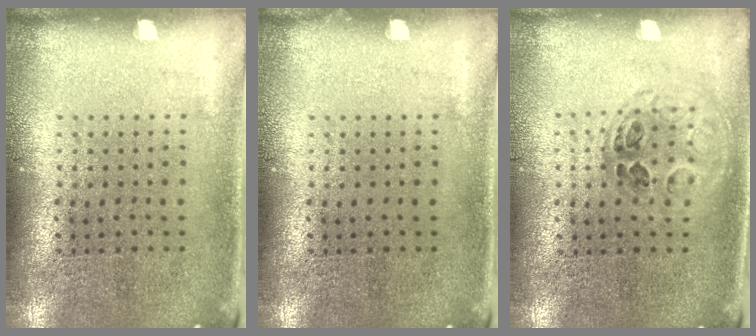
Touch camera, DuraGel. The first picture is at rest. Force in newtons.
{"total": 0.0}
{"total": 1.0, "press": 0.9, "slide": 0.3}